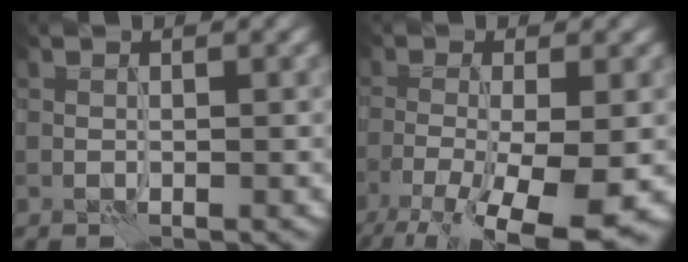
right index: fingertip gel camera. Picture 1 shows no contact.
{"total": 10.1, "force": [-5.6, 2.7, 8.0], "torque": [-0.147, -0.019, -0.095]}